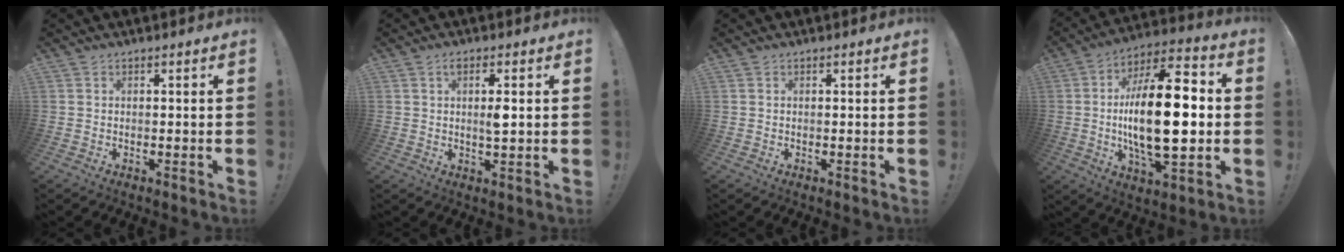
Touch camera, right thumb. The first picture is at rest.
{"total": 3.0, "force": [0.9, 0.8, 2.7], "torque": [-0.042, -0.004, 0.011]}
{"total": 0.0}
{"total": 25.1, "force": [-0.8, 10.2, 22.9], "torque": [-0.401, -0.004, -0.018]}